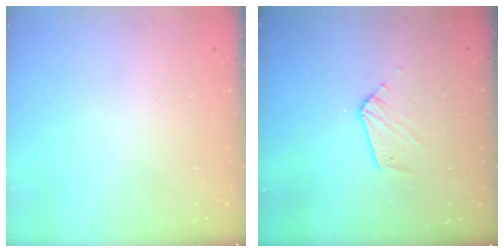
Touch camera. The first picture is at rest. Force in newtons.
{"total": 6.8, "press": 6.8, "slide": 0.4}